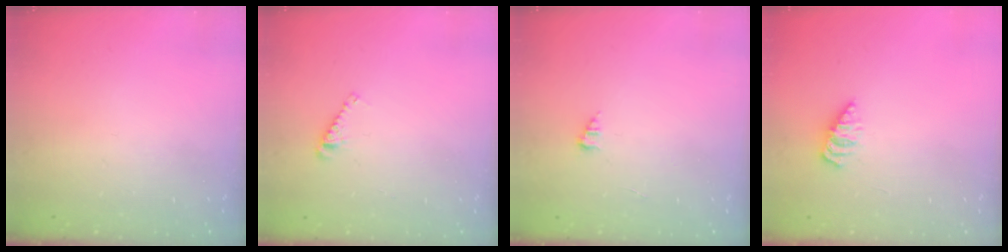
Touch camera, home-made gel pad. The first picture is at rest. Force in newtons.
{"total": 3.0, "press": 3.0, "slide": 0.4}
{"total": 1.6, "press": 1.6, "slide": 0.2}
{"total": 2.5, "press": 2.5, "slide": 0.3}